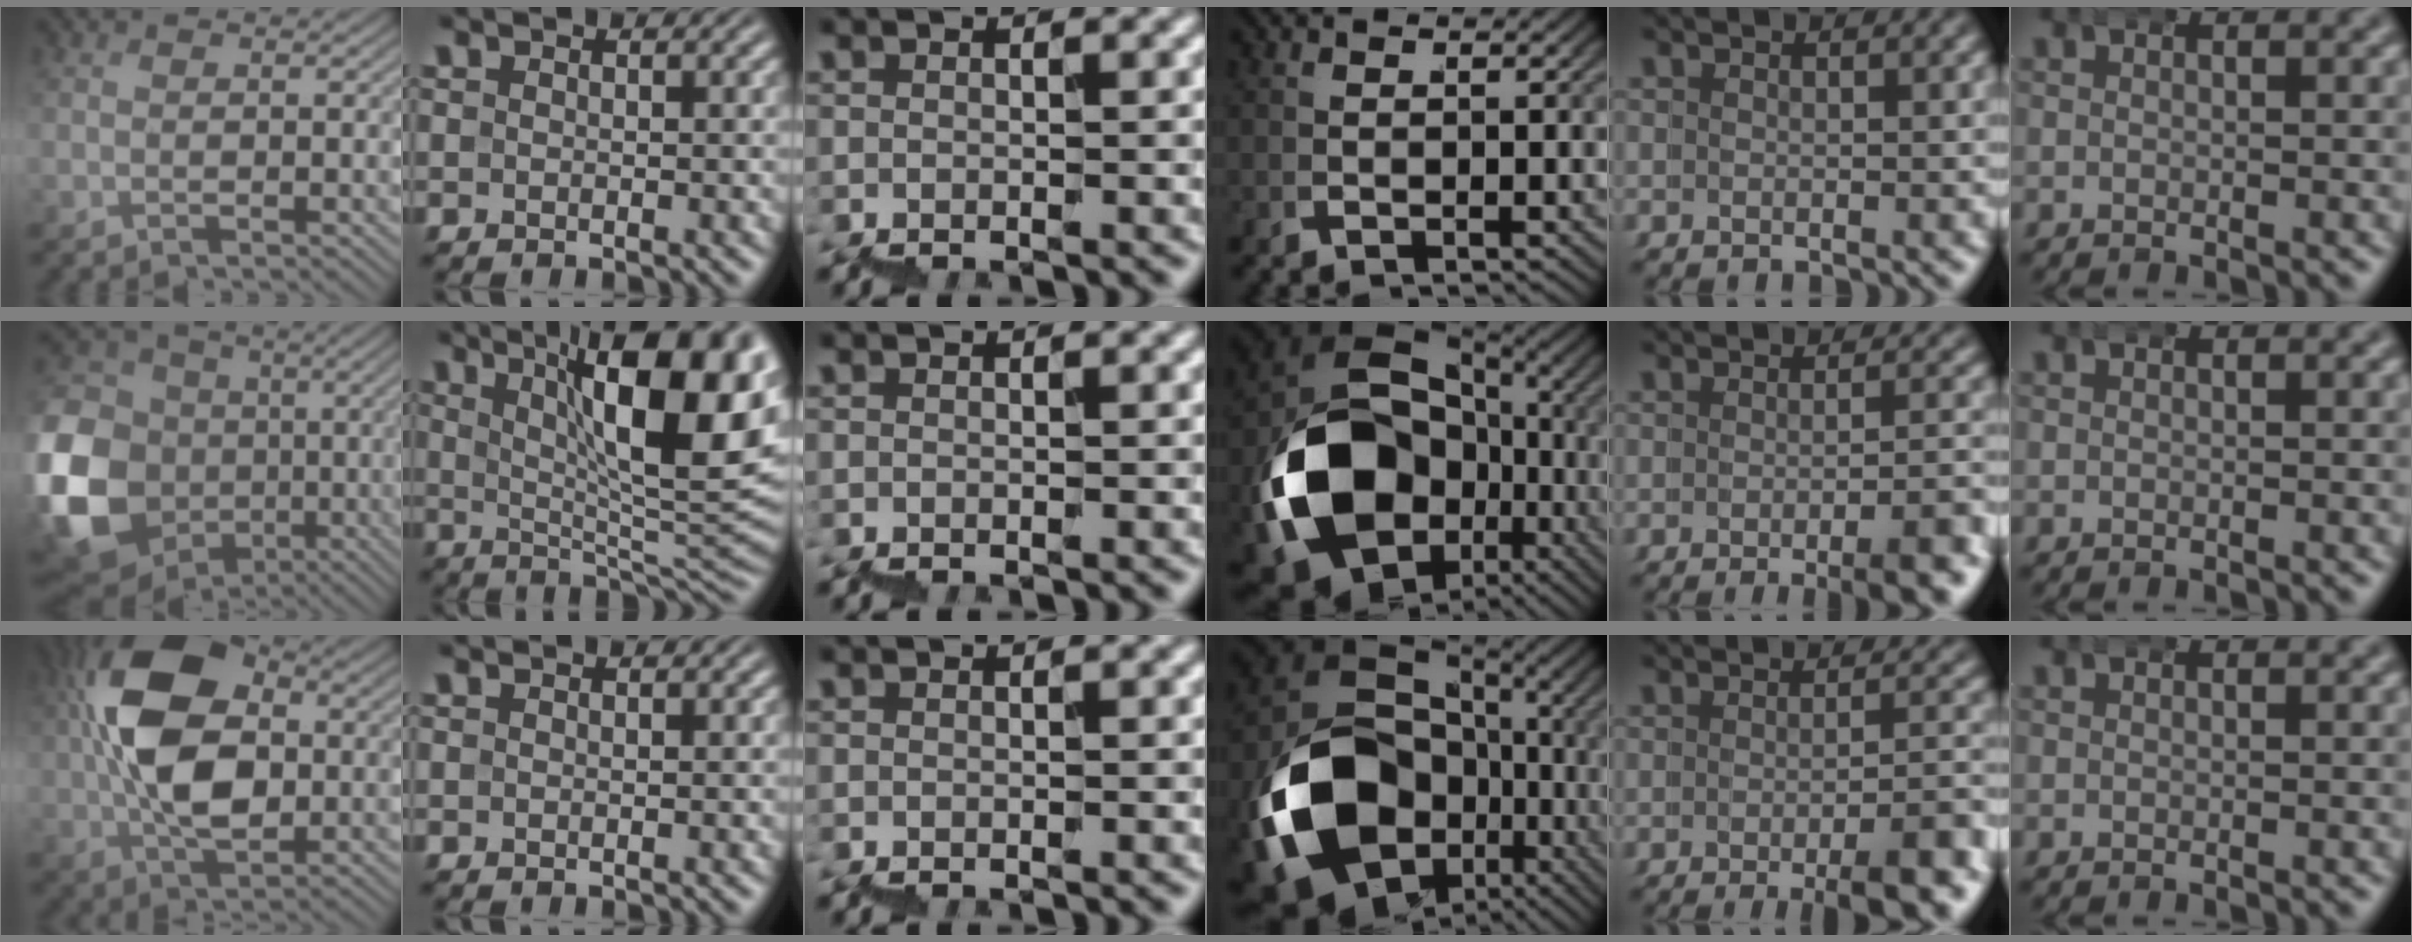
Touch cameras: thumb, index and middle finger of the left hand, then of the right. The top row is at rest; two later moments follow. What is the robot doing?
{"motion": "wrap", "object": "bandana"}